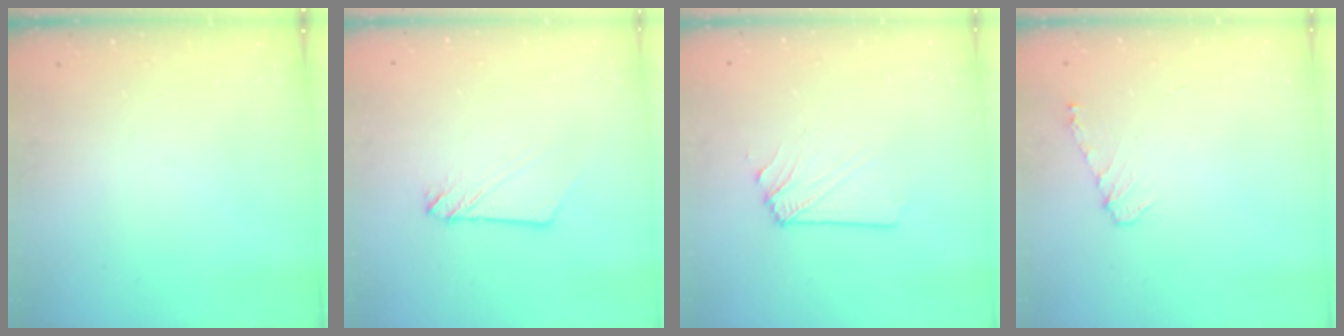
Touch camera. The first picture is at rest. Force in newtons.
{"total": 3.0, "press": 3.0, "slide": 0.2}
{"total": 2.9, "press": 2.8, "slide": 0.5}
{"total": 6.4, "press": 6.3, "slide": 0.6}